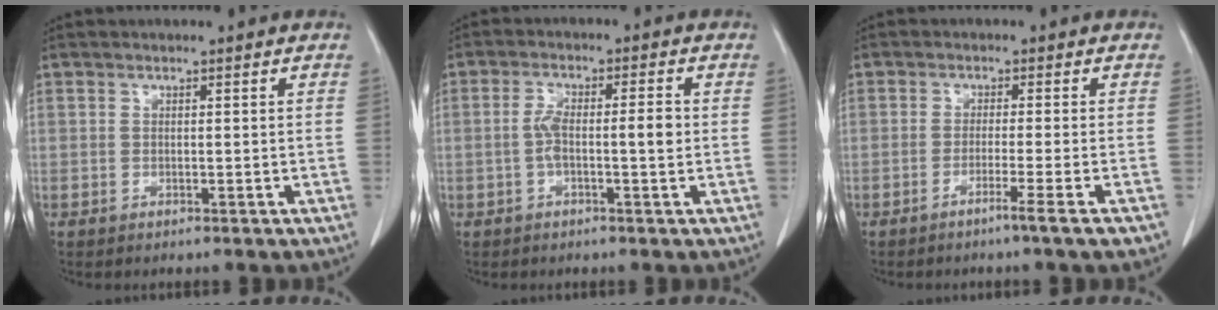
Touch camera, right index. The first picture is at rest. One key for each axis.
{"total": 5.3, "fx": -0.5, "fy": 1.2, "fz": 5.2, "tx": -0.098, "ty": 0.016, "tz": -0.009}
{"total": 4.5, "fx": -2.7, "fy": -1.1, "fz": 3.3, "tx": -0.042, "ty": -0.008, "tz": -0.042}